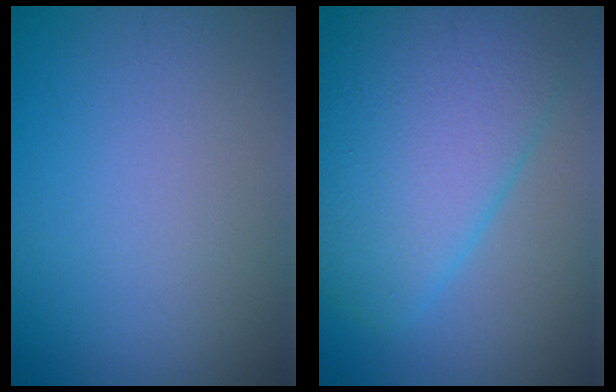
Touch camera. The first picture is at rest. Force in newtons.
{"total": 8.6, "press": 8.6, "slide": 0.3}